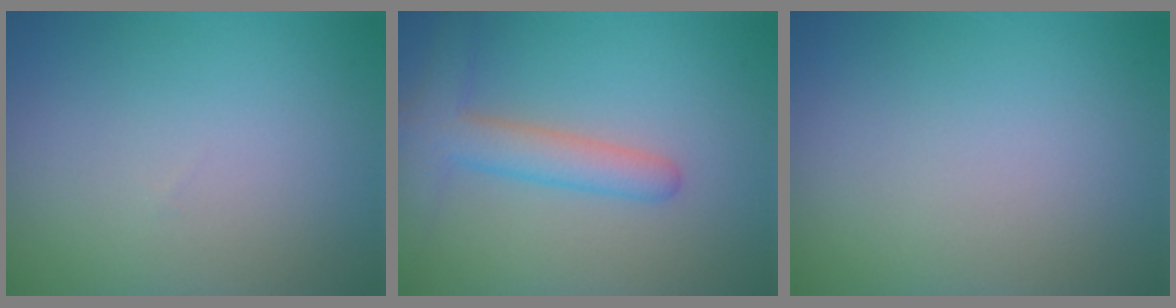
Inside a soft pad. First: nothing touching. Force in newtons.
{"total": 4.4, "press": 4.4, "slide": 0.2}
{"total": 0.0}